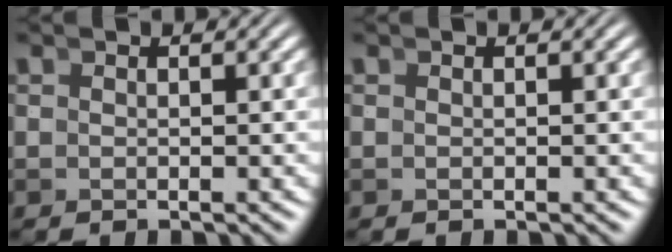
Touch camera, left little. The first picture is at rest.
{"total": 0.0}